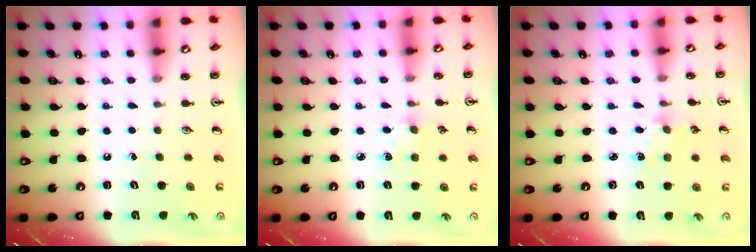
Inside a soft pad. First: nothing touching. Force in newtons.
{"total": 3.0, "press": 3.0, "slide": 0.4}
{"total": 1.8, "press": 1.7, "slide": 0.3}